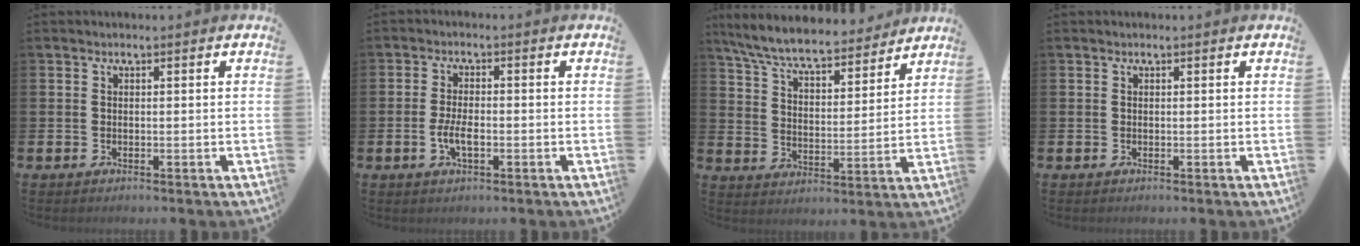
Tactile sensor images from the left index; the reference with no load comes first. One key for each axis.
{"total": 3.3, "fx": -0.9, "fy": 1.4, "fz": 2.9, "tx": -0.058, "ty": 0.001, "tz": -0.018}
{"total": 7.8, "fx": 7.2, "fy": 1.3, "fz": 2.7, "tx": -0.089, "ty": -0.048, "tz": 0.126}
{"total": 0.0}